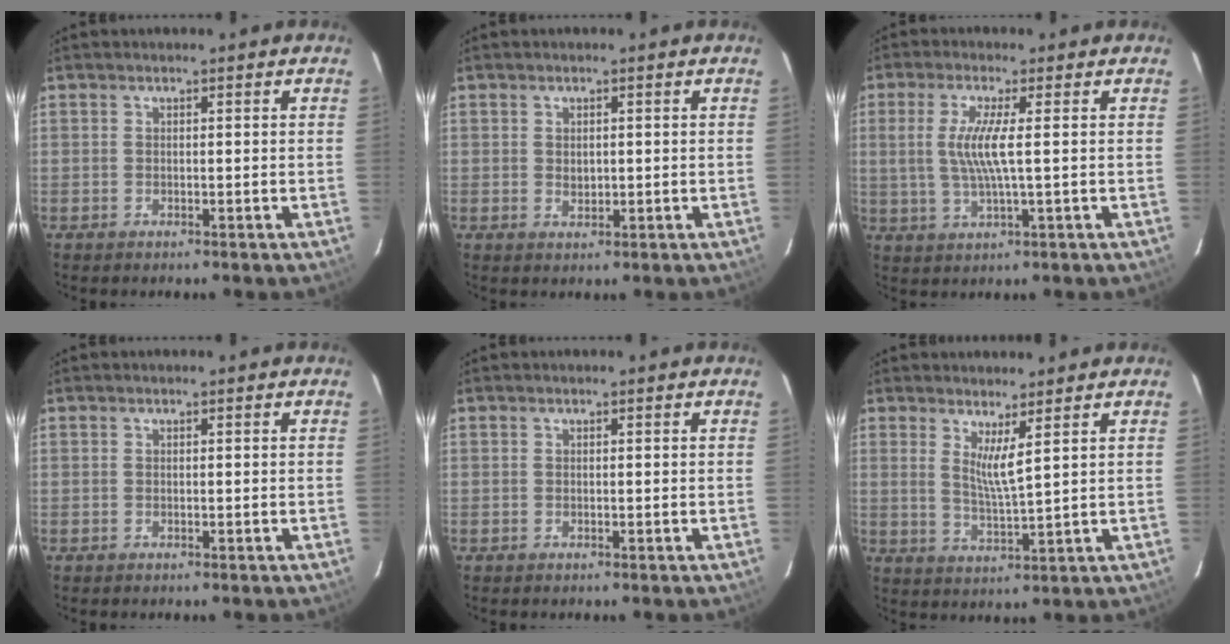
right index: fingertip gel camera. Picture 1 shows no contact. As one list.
[{"total": 1.9, "force": [0.1, 1.4, 1.2], "torque": [-0.016, 0.001, 0.004]}, {"total": 6.7, "force": [0.7, 0.4, 6.6], "torque": [-0.137, -0.002, 0.014]}, {"total": 0.0}, {"total": 0.0}, {"total": 4.6, "force": [2.6, -0.2, 3.7], "torque": [-0.070, -0.015, 0.045]}]